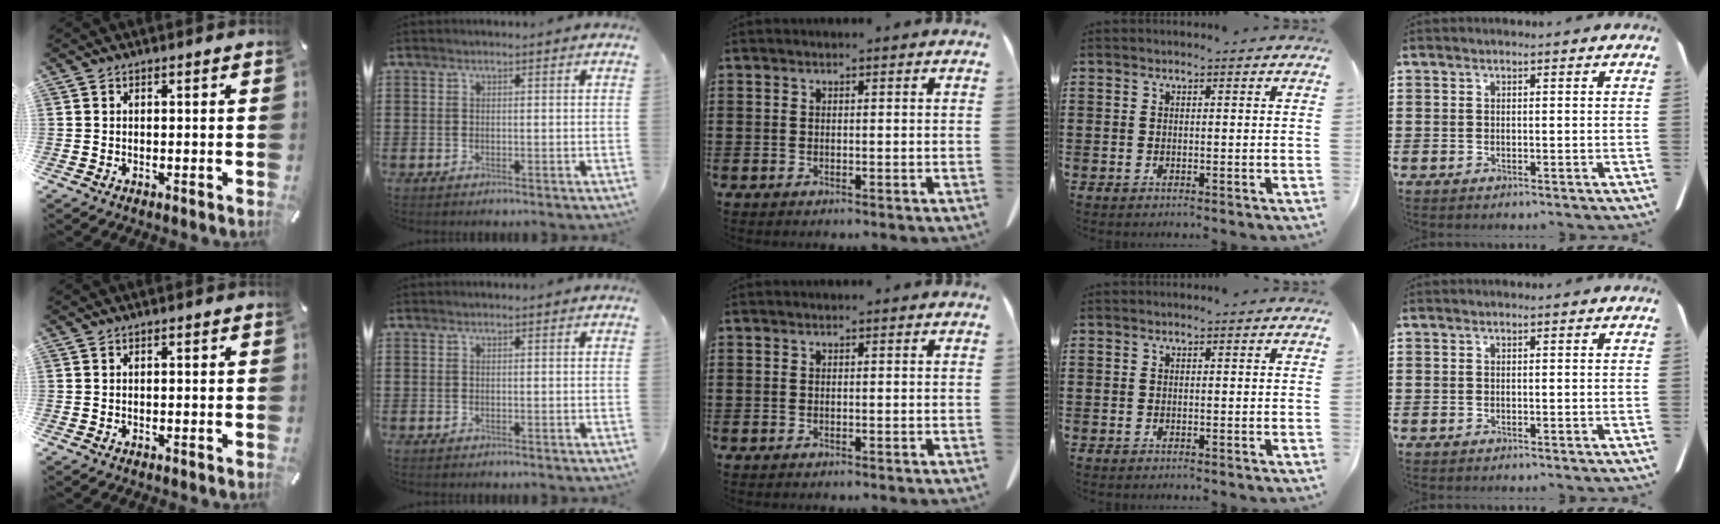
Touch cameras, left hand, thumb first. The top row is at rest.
{}